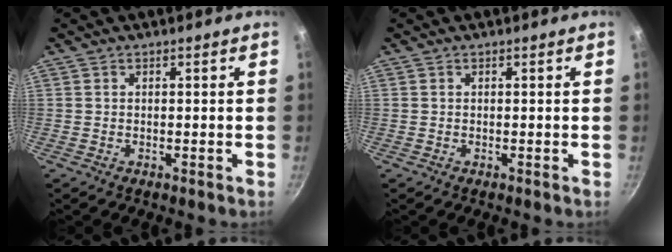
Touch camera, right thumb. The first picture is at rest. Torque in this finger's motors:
{"motor_torque": [0.01, 0.00, 0.13, 0.13, 0.02]}